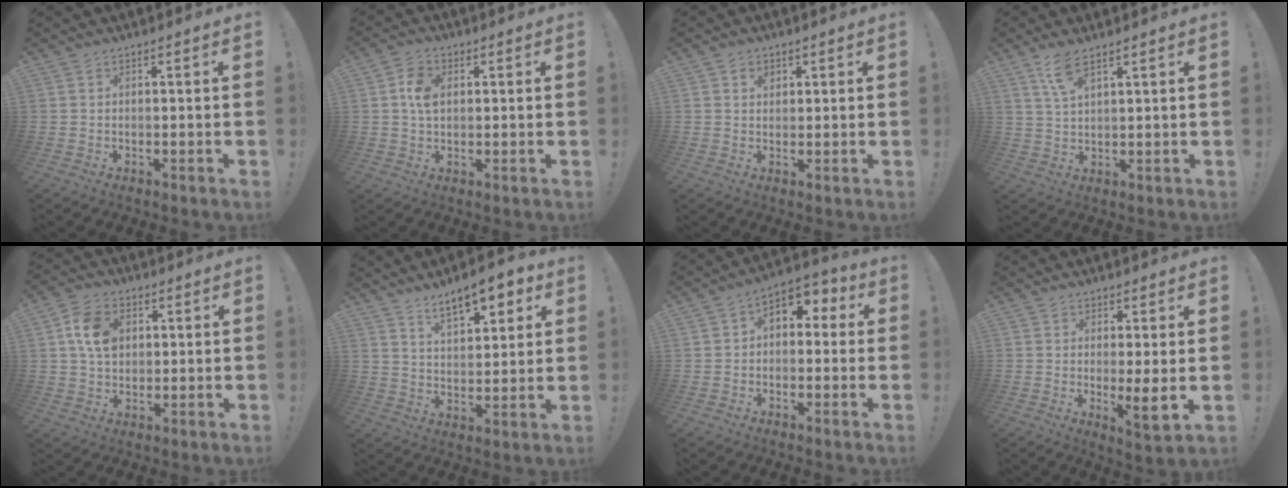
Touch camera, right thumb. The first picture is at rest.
{"total": 6.4, "force": [1.1, 4.4, 4.5], "torque": [-0.081, 0.005, 0.020]}
{"total": 2.3, "force": [0.9, 1.9, 0.8], "torque": [0.000, -0.005, 0.014]}
{"total": 5.5, "force": [3.7, 1.3, 3.9], "torque": [-0.084, -0.009, 0.066]}
{"total": 10.2, "force": [2.6, 7.6, 6.2], "torque": [-0.103, 0.010, 0.050]}
{"total": 10.9, "force": [7.3, 4.5, 6.7], "torque": [-0.091, -0.041, 0.126]}
{"total": 5.6, "force": [0.4, 4.4, 3.4], "torque": [-0.044, 0.004, 0.011]}
{"total": 6.7, "force": [0.2, 1.0, 6.6], "torque": [-0.075, -0.023, 0.006]}